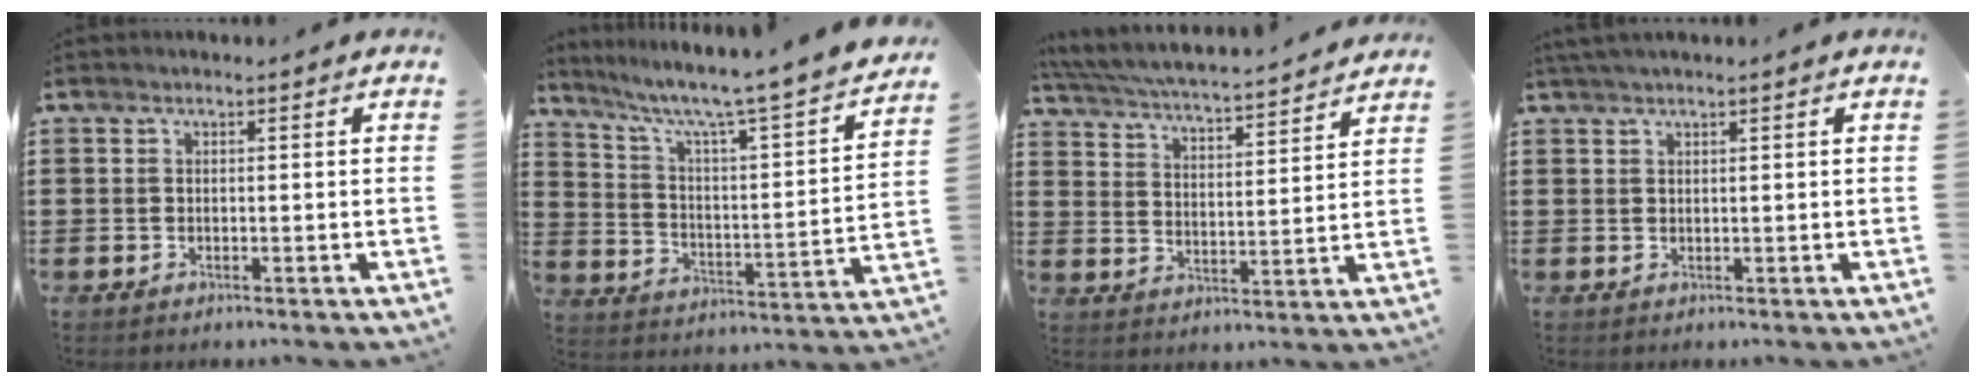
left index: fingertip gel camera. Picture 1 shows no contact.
{"total": 5.3, "force": [4.4, -0.1, 2.9], "torque": [-0.080, -0.051, 0.061]}
{"total": 4.7, "force": [4.5, -0.3, 1.3], "torque": [-0.048, -0.036, 0.069]}
{"total": 1.1, "force": [0.8, 0.0, 0.7], "torque": [-0.014, -0.001, 0.016]}